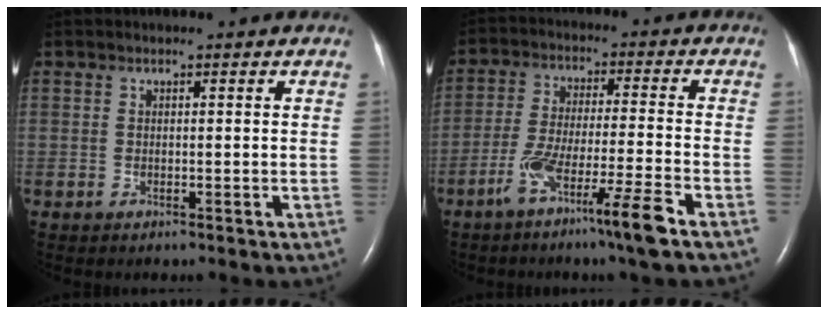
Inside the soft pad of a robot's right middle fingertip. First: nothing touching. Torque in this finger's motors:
{"motor_torque": [1.08, -1.06, 0.18, 0.14]}